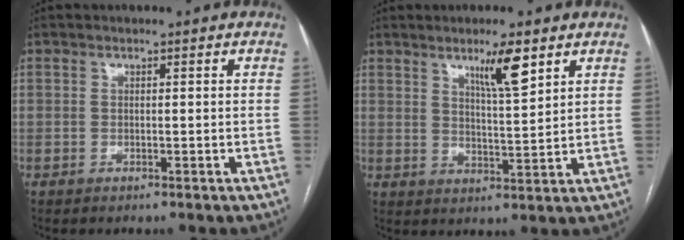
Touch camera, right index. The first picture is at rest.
{"total": 6.4, "force": [3.9, 0.6, 5.1], "torque": [-0.085, -0.005, 0.067]}